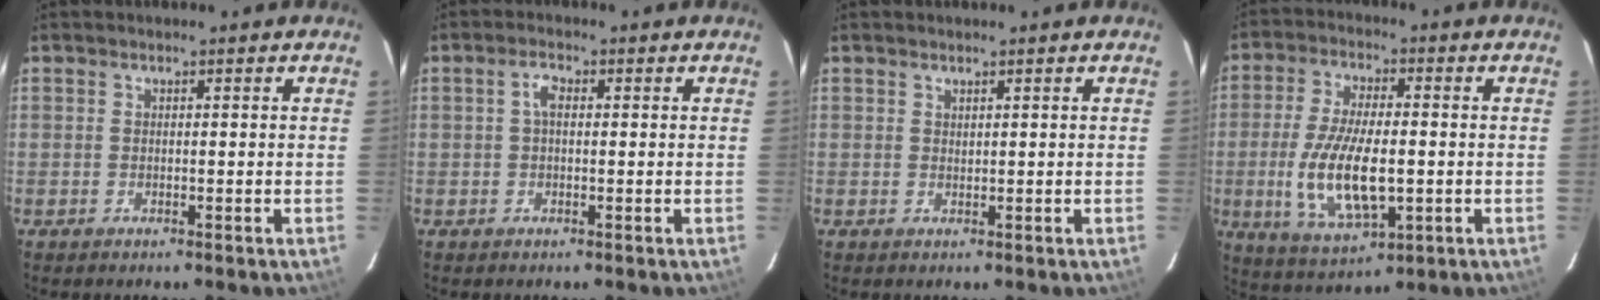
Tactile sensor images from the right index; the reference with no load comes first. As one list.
[{"total": 2.3, "force": [0.3, 1.2, 1.9], "torque": [-0.040, 0.009, 0.004]}, {"total": 0.6, "force": [0.5, 0.1, 0.1], "torque": [-0.001, 0.001, 0.011]}, {"total": 14.1, "force": [-2.2, 5.6, 12.7], "torque": [-0.256, -0.012, -0.034]}]